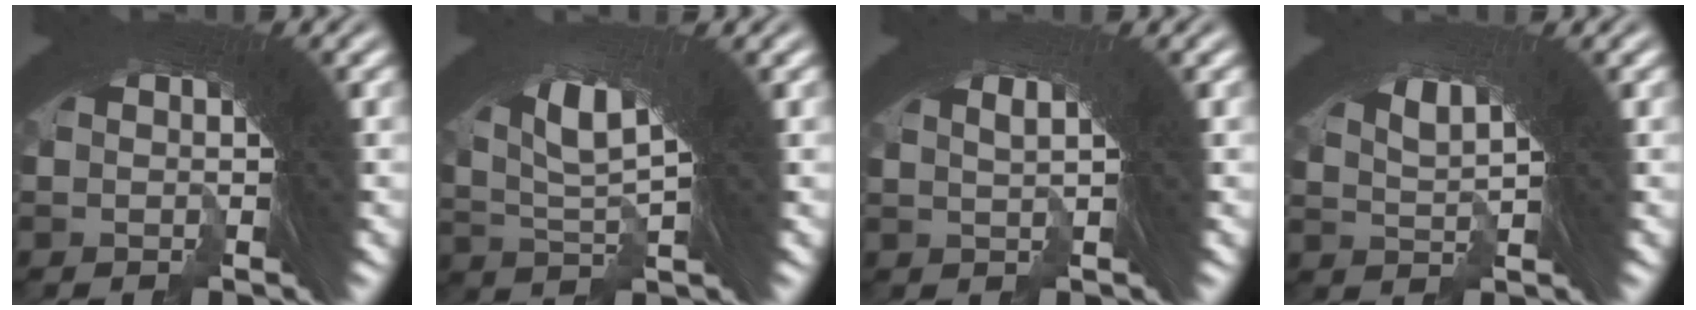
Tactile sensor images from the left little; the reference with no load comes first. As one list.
[{"total": 8.3, "force": [-0.2, 4.7, 6.8], "torque": [-0.154, -0.030, 0.008]}, {"total": 2.6, "force": [0.6, 1.6, 2.0], "torque": [-0.050, 0.003, 0.005]}, {"total": 5.3, "force": [1.1, 2.9, 4.3], "torque": [-0.101, -0.006, 0.017]}]